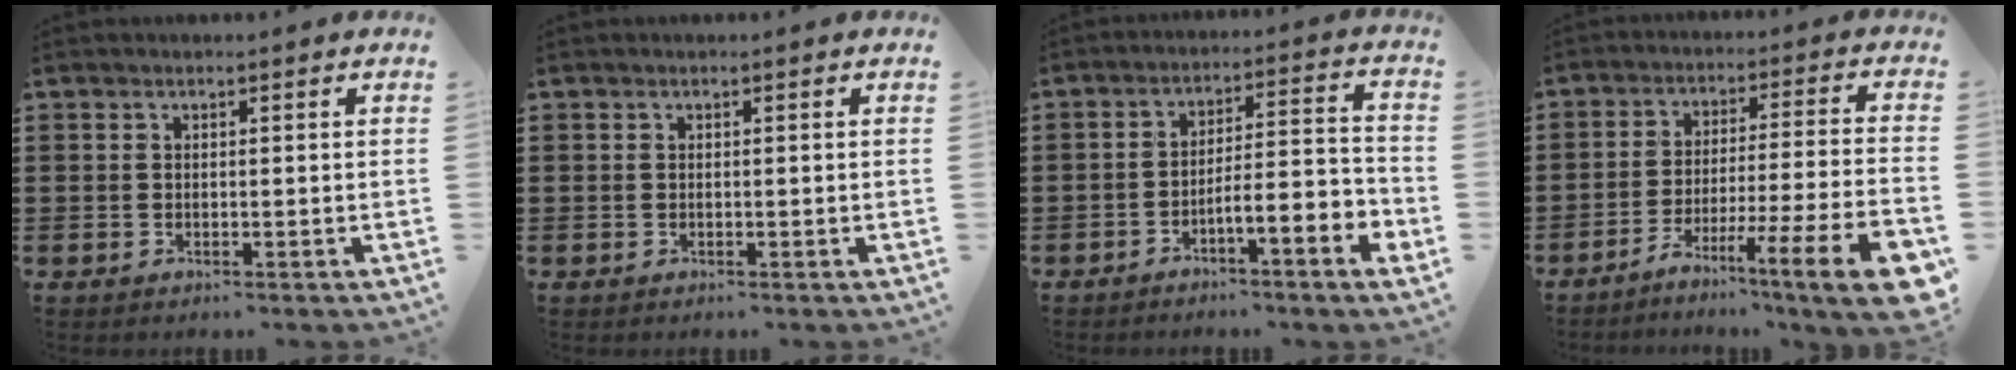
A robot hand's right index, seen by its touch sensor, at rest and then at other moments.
{"total": 0.0}
{"total": 5.9, "force": [-3.9, 0.6, 4.4], "torque": [-0.075, -0.009, -0.074]}
{"total": 10.7, "force": [-7.1, 0.5, 8.0], "torque": [-0.123, 0.009, -0.129]}